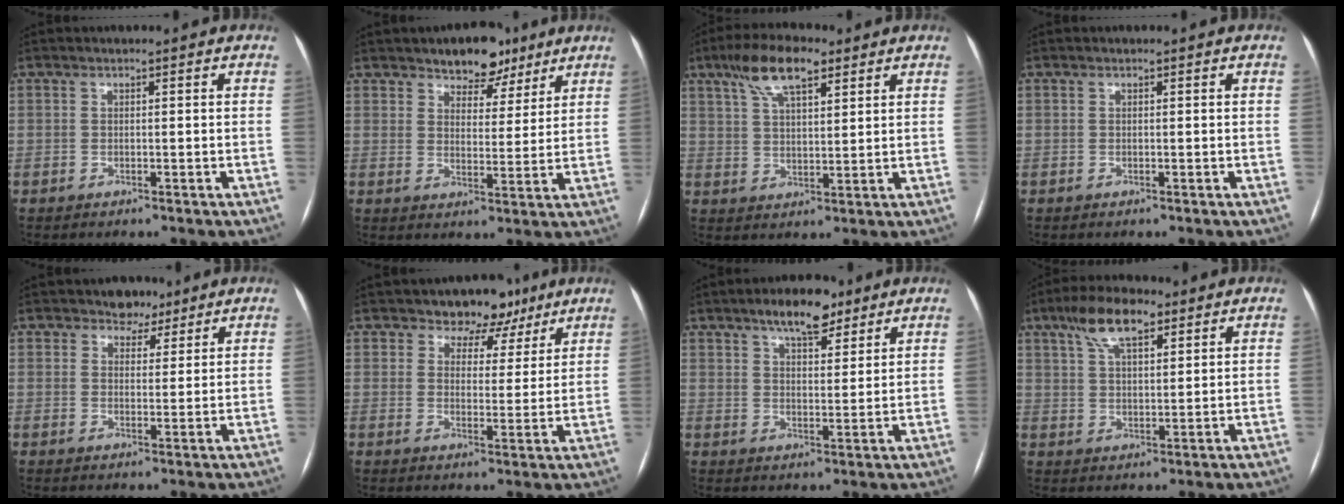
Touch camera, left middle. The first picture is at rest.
{"total": 7.6, "force": [5.7, 3.9, 3.1], "torque": [-0.033, 0.006, 0.086]}
{"total": 9.3, "force": [5.8, 3.0, 6.7], "torque": [-0.132, 0.020, 0.105]}
{"total": 0.0}
{"total": 3.9, "force": [2.9, 2.4, 0.7], "torque": [-0.003, 0.000, 0.043]}
{"total": 6.6, "force": [4.9, 4.3, 1.1], "torque": [-0.002, 0.000, 0.063]}
{"total": 7.8, "force": [5.5, 2.9, 4.7], "torque": [-0.072, 0.009, 0.088]}
{"total": 8.7, "force": [5.3, 3.0, 6.1], "torque": [-0.121, 0.019, 0.097]}